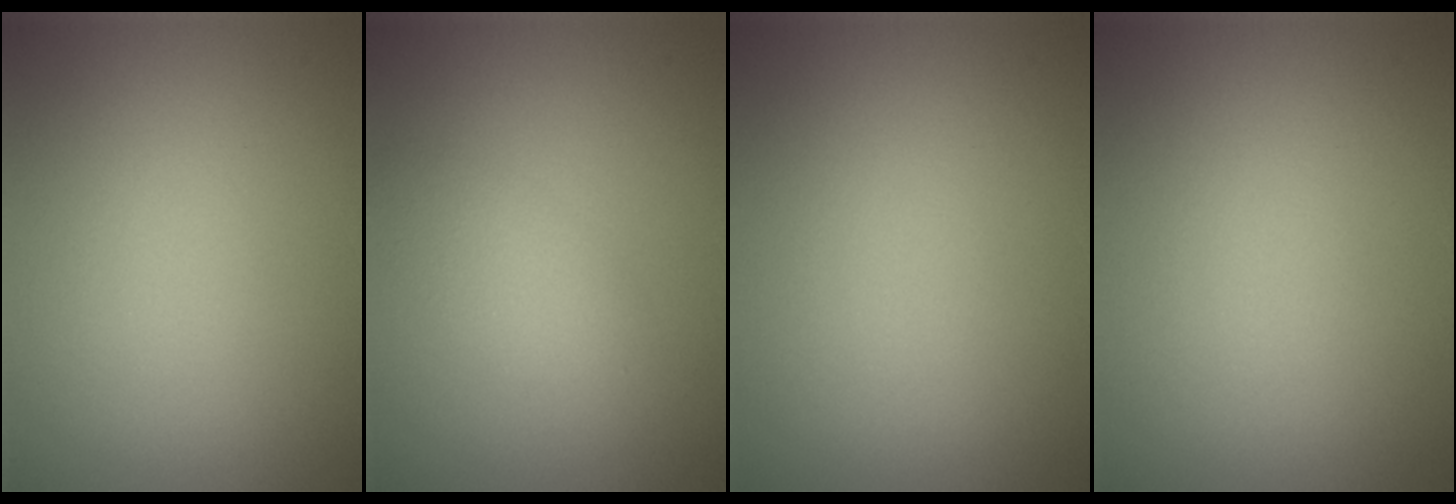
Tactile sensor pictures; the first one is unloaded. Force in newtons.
{"total": 2.1, "press": 2.1, "slide": 0.1}
{"total": 0.0}
{"total": 0.0}